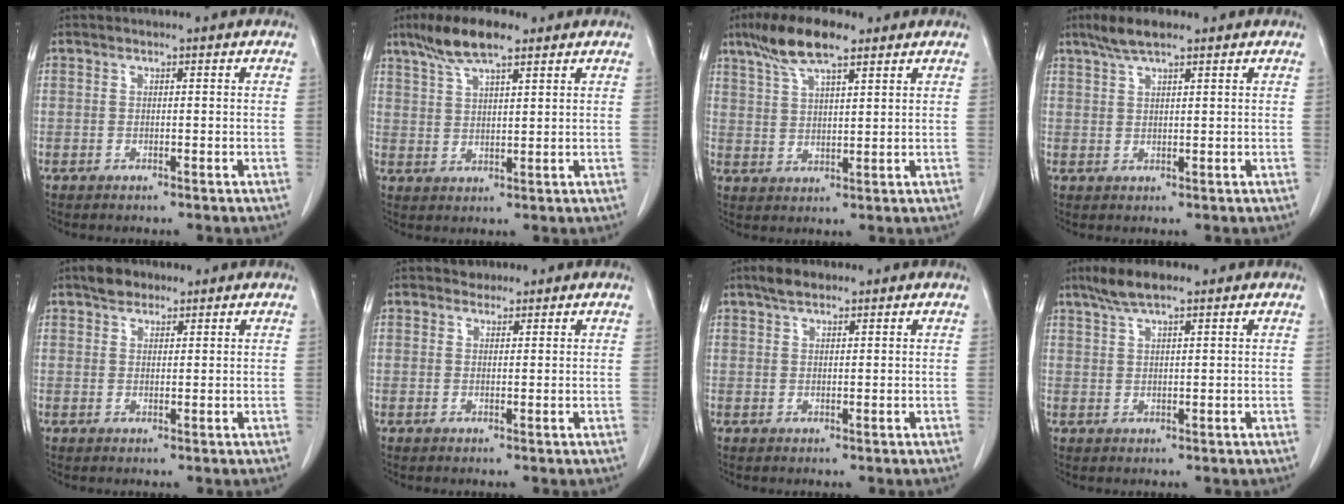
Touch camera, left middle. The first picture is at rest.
{"total": 7.9, "force": [5.6, 1.6, 5.3], "torque": [-0.109, 0.014, 0.104]}
{"total": 9.1, "force": [6.3, 2.0, 6.2], "torque": [-0.125, 0.016, 0.115]}
{"total": 4.5, "force": [3.3, 0.8, 3.0], "torque": [-0.065, 0.012, 0.064]}
{"total": 3.0, "force": [2.3, 1.7, 1.0], "torque": [-0.020, 0.009, 0.037]}
{"total": 1.5, "force": [1.2, 0.9, 0.0], "torque": [0.001, 0.002, 0.016]}
{"total": 2.8, "force": [2.2, 1.1, 1.4], "torque": [-0.030, 0.008, 0.037]}
{"total": 4.9, "force": [3.6, 0.9, 3.2], "torque": [-0.070, 0.012, 0.069]}